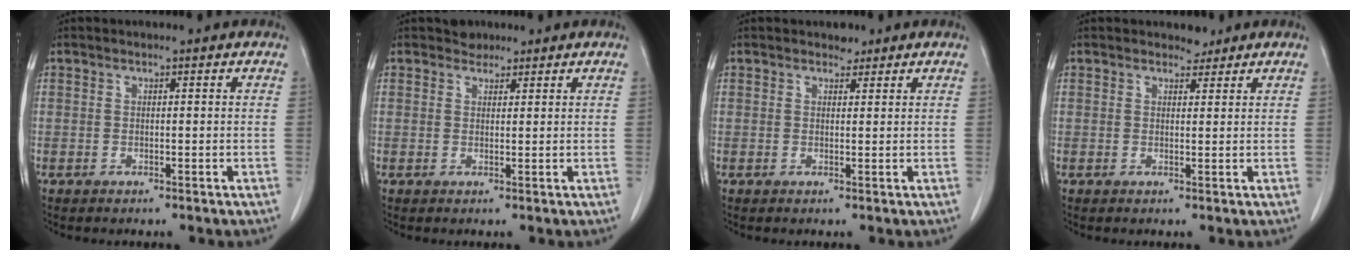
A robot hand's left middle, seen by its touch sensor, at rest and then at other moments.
{"total": 1.6, "force": [1.3, 0.9, -0.1], "torque": [0.000, -0.001, 0.016]}
{"total": 1.3, "force": [1.1, 0.7, 0.1], "torque": [-0.004, -0.005, 0.013]}
{"total": 1.5, "force": [1.4, 0.7, 0.0], "torque": [-0.004, -0.004, 0.017]}